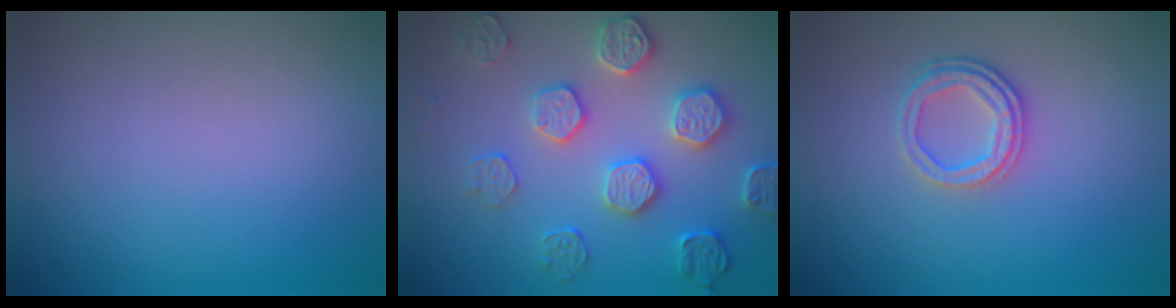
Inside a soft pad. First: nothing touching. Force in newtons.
{"total": 4.5, "press": 4.2, "slide": 1.7}
{"total": 2.6, "press": 2.3, "slide": 1.3}